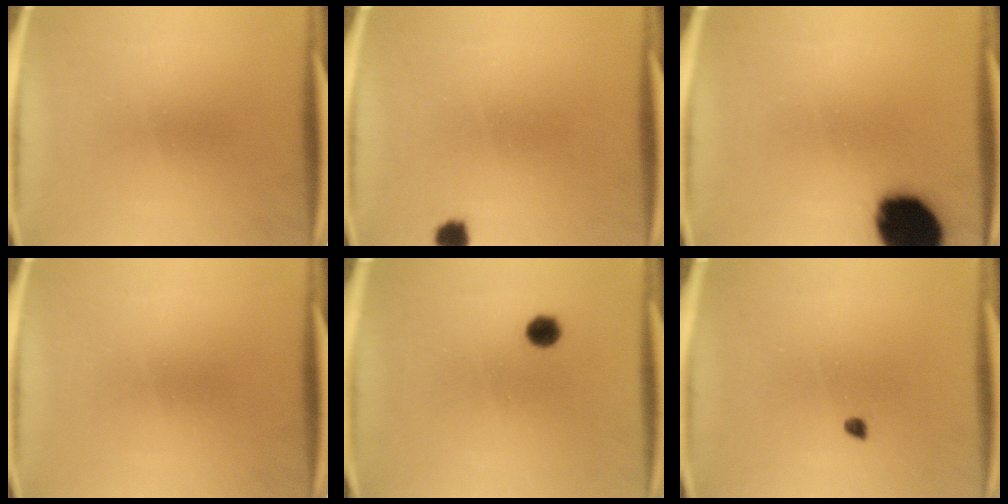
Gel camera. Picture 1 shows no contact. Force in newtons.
{"total": 2.2}
{"total": 19.1}
{"total": 0.0}
{"total": 2.5}
{"total": 1.0}